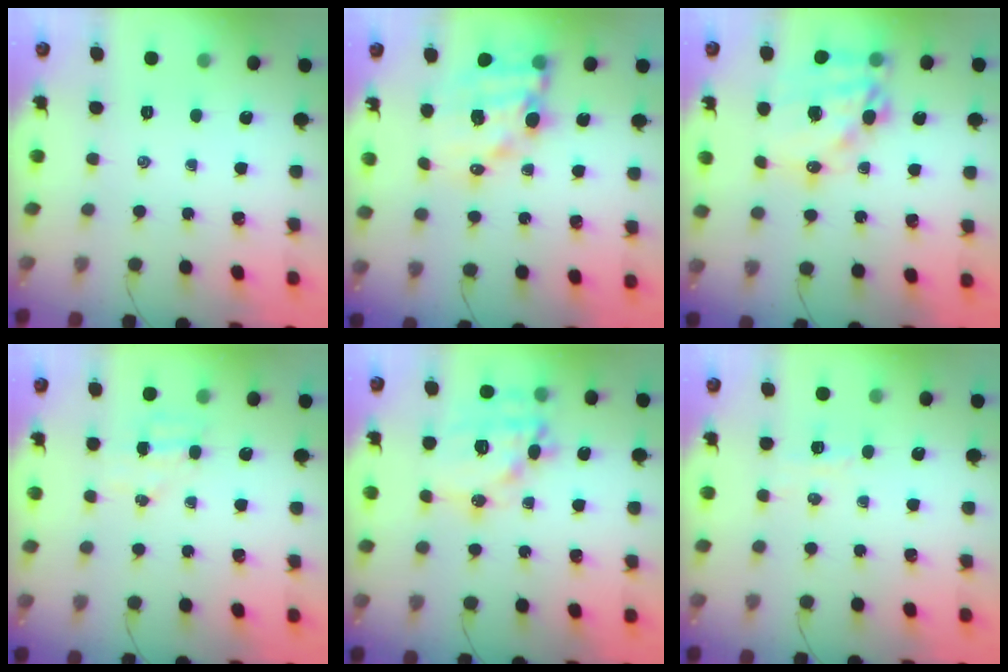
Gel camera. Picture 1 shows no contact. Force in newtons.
{"total": 13.3, "press": 12.8, "slide": 3.4}
{"total": 17.6, "press": 17.1, "slide": 3.9}
{"total": 4.7, "press": 4.6, "slide": 1.2}
{"total": 17.3, "press": 16.9, "slide": 3.5}
{"total": 3.1, "press": 3.0, "slide": 0.9}